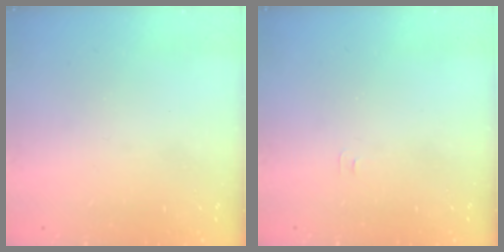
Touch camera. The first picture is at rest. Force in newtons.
{"total": 2.9, "press": 2.9, "slide": 0.3}